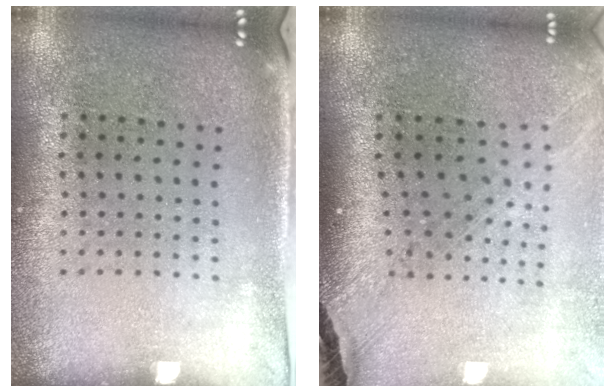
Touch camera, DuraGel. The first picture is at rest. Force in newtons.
{"total": 1.8, "press": 1.6, "slide": 0.9}